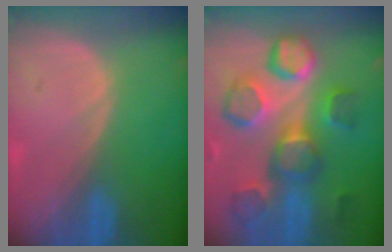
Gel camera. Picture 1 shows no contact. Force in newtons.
{"total": 11.6, "press": 10.9, "slide": 4.0}